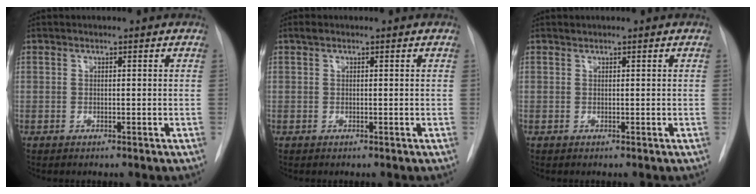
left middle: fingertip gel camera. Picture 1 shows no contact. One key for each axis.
{"total": 0.7, "fx": 0.4, "fy": 0.4, "fz": 0.3, "tx": -0.005, "ty": 0.012, "tz": 0.007}
{"total": 0.0}